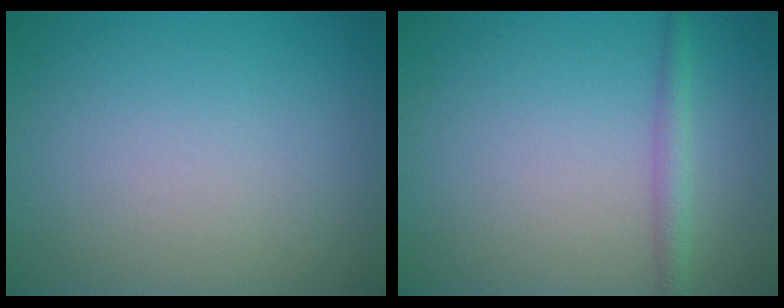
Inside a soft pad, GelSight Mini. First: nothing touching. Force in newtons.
{"total": 1.8, "press": 1.8, "slide": 0.1}